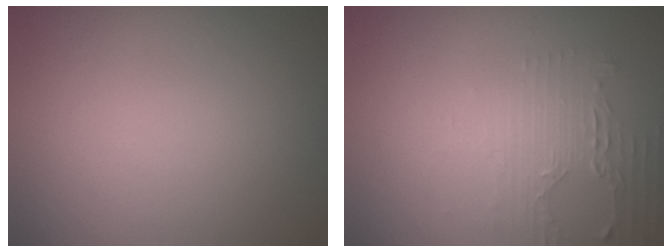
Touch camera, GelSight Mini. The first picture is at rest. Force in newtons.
{"total": 2.2, "press": 2.1, "slide": 0.6}